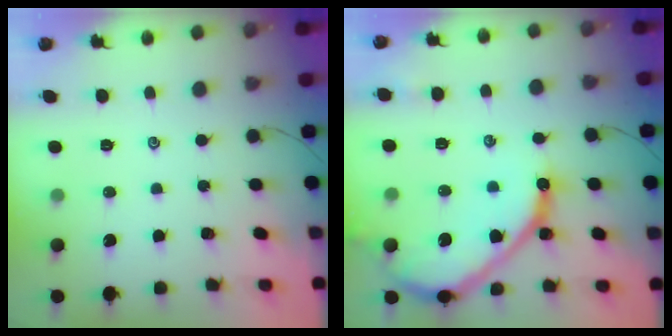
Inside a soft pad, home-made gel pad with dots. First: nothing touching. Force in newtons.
{"total": 18.1, "press": 18.1, "slide": 1.7}